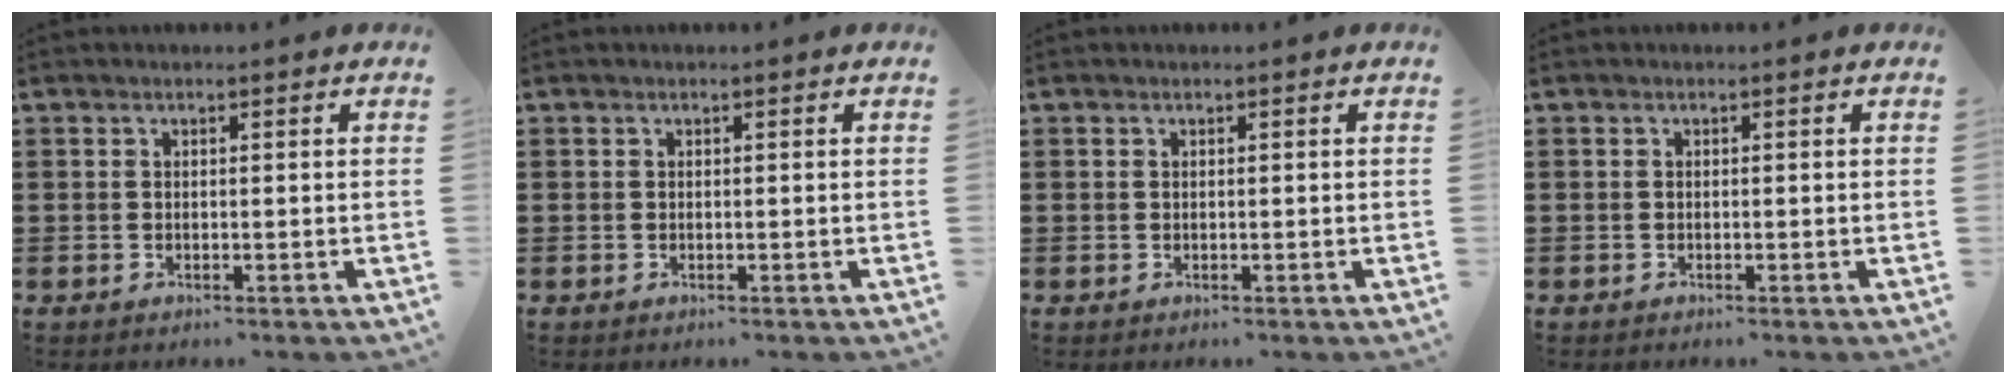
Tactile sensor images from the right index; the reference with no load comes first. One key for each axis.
{"total": 0.0}
{"total": 0.0}
{"total": 0.0}